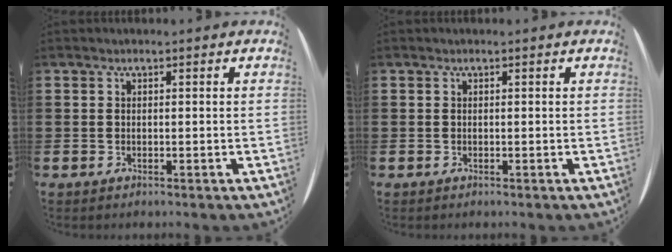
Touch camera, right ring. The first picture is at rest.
{"total": 0.0}